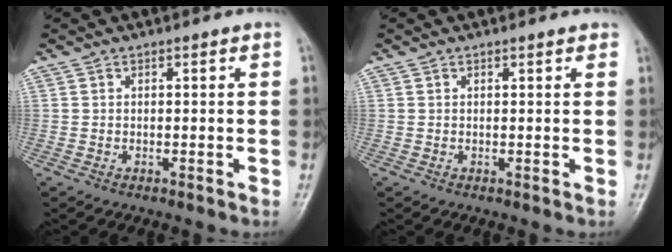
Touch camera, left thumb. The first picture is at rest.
{"total": 1.1, "force": [0.8, 0.3, 0.7], "torque": [-0.008, -0.001, 0.007]}